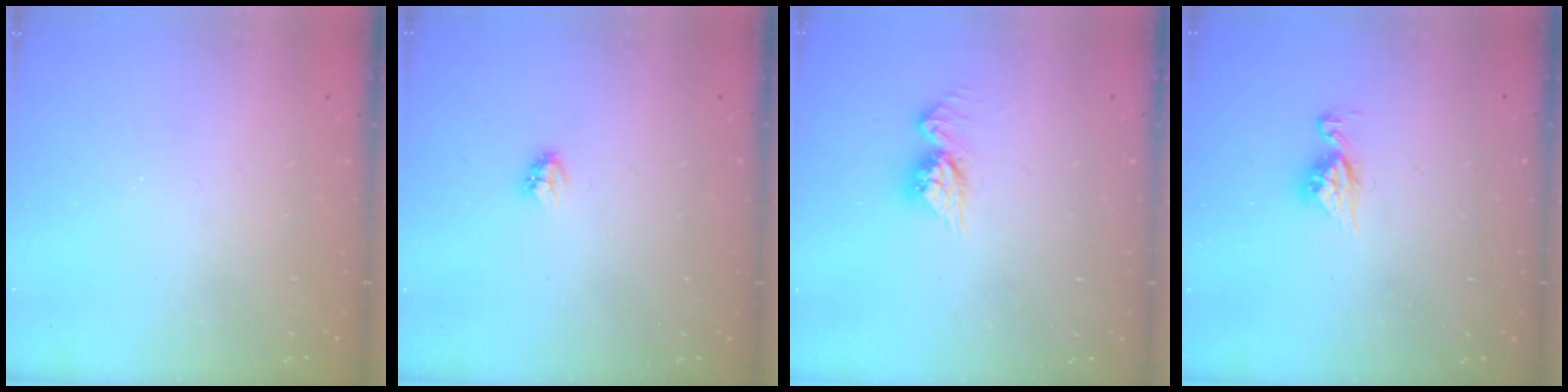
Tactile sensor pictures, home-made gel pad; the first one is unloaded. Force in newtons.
{"total": 2.8, "press": 2.8, "slide": 0.3}
{"total": 9.4, "press": 9.4, "slide": 0.9}
{"total": 6.9, "press": 6.8, "slide": 0.6}